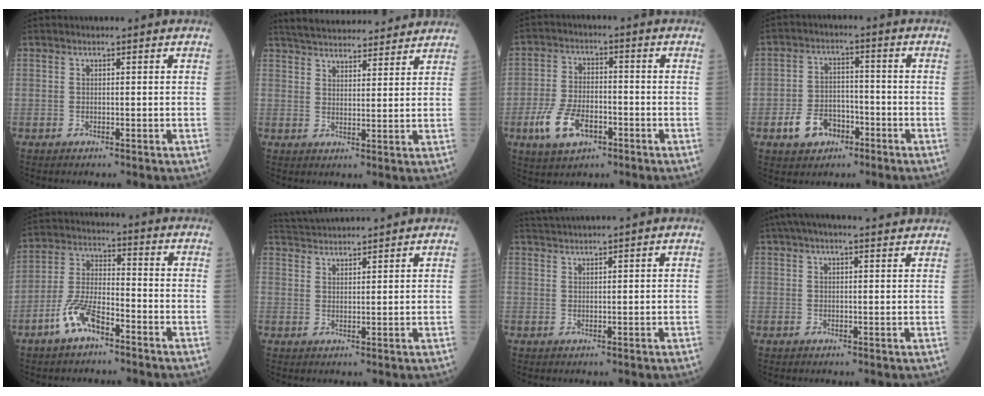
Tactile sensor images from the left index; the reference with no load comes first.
{"total": 16.5, "force": [15.4, 3.0, 5.2], "torque": [-0.080, 0.033, 0.218]}
{"total": 8.4, "force": [-4.0, 4.3, 6.0], "torque": [-0.135, -0.005, -0.075]}
{"total": 6.5, "force": [-3.4, 4.5, 3.1], "torque": [-0.070, 0.010, -0.057]}
{"total": 7.5, "force": [-4.7, 2.5, 5.3], "torque": [-0.118, 0.001, -0.096]}
{"total": 7.7, "force": [7.5, -0.3, 1.5], "torque": [-0.037, 0.035, 0.124]}
{"total": 3.8, "force": [3.5, -1.1, 0.9], "torque": [-0.014, 0.025, 0.069]}
{"total": 10.6, "force": [9.4, 0.9, 4.8], "torque": [-0.076, 0.034, 0.120]}